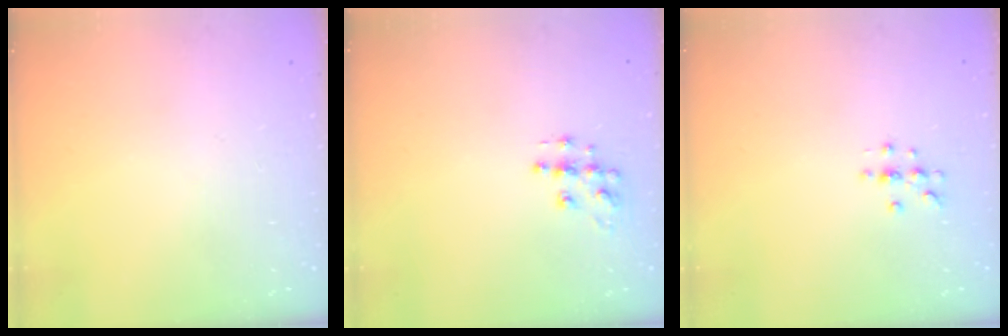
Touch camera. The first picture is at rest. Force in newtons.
{"total": 8.7, "press": 8.7, "slide": 0.5}
{"total": 4.2, "press": 4.2, "slide": 0.5}